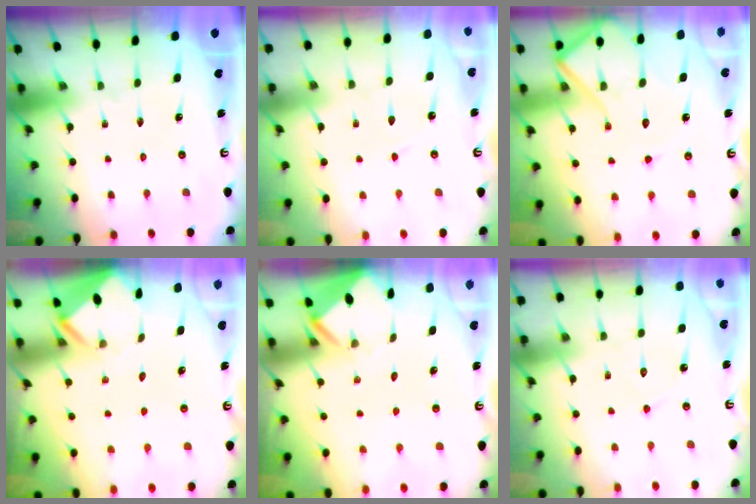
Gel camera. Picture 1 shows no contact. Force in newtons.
{"total": 4.4, "press": 4.4, "slide": 0.4}
{"total": 10.9, "press": 10.9, "slide": 1.0}
{"total": 3.1, "press": 3.1, "slide": 0.1}
{"total": 3.6, "press": 3.6, "slide": 0.3}
{"total": 6.0, "press": 6.0, "slide": 0.5}